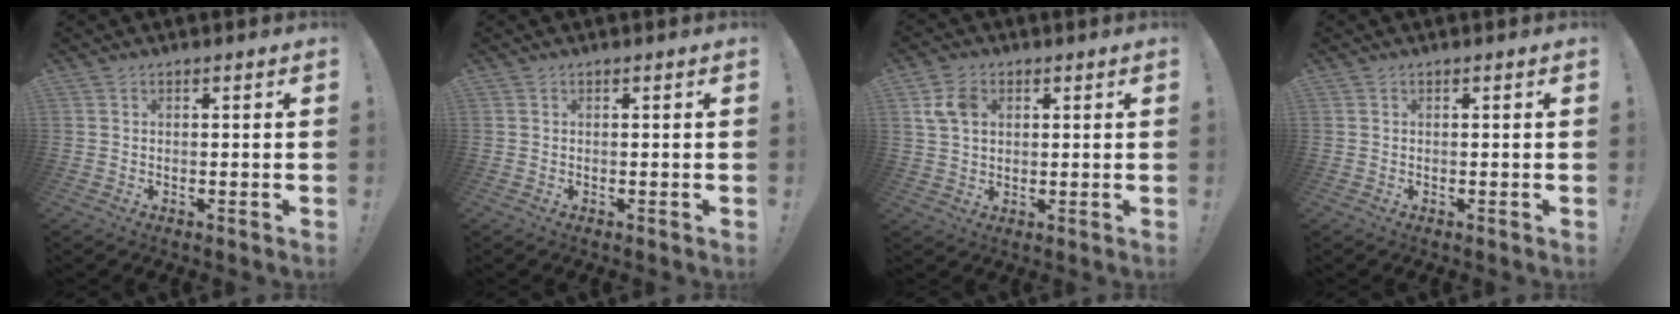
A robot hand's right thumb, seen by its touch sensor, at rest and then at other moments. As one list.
[{"total": 0.0}, {"total": 7.5, "force": [2.5, 5.6, 4.5], "torque": [-0.088, 0.001, 0.048]}, {"total": 0.0}]